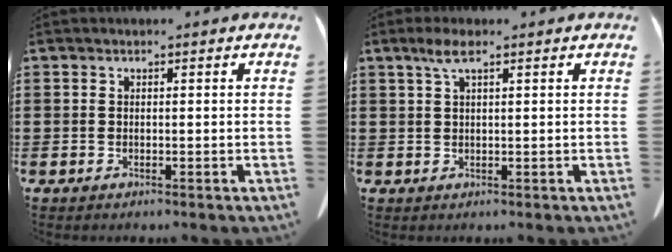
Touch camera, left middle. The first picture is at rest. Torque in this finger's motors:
{"motor_torque": [0.61, -0.19, 0.07, 0.05]}